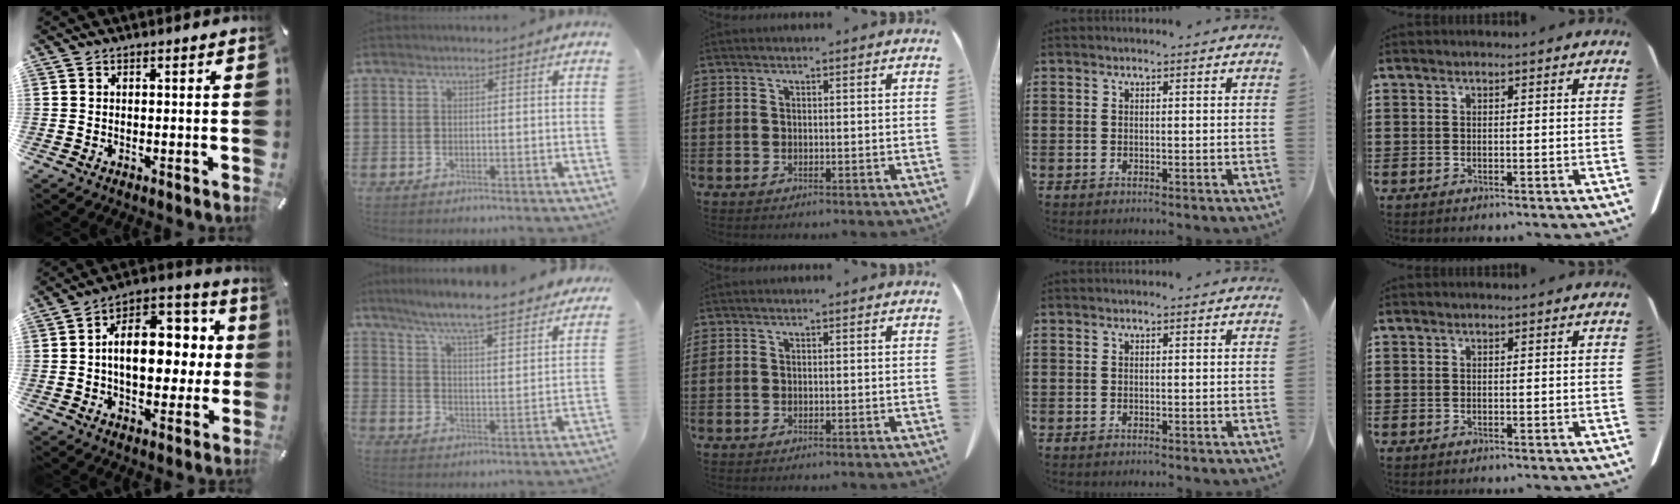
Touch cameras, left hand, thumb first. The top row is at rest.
{"thumb": {"total": 15.4, "force": [0.7, 10.5, 11.3], "torque": [-0.150, -0.003, 0.016]}, "index": {"total": 6.3, "force": [5.7, -0.6, 2.4], "torque": [-0.074, -0.047, 0.092]}}